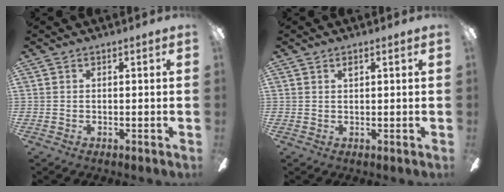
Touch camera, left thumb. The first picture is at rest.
{"total": 1.0, "force": [0.7, 0.2, 0.7], "torque": [-0.016, 0.001, 0.012]}